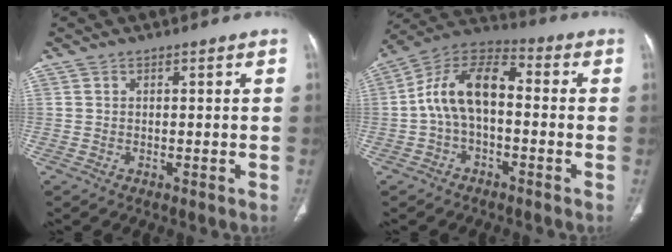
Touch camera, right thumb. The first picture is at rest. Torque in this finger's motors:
{"motor_torque": [0.33, 0.65, 0.60, -0.41, 0.22]}